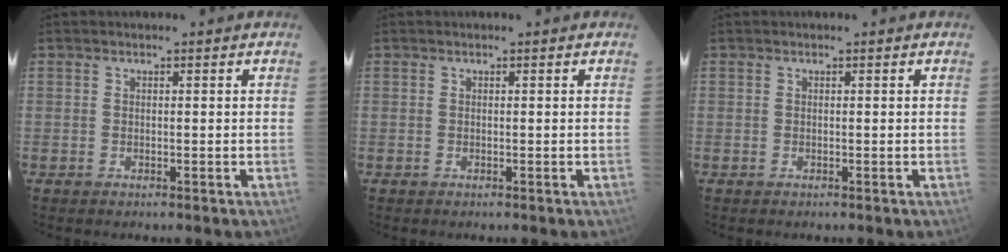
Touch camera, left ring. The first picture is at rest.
{"total": 0.0}
{"total": 0.0}